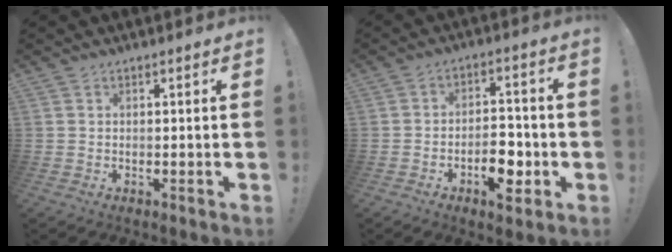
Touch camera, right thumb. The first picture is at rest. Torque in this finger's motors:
{"motor_torque": [0.27, -0.11, 0.03, 0.37, 0.06]}